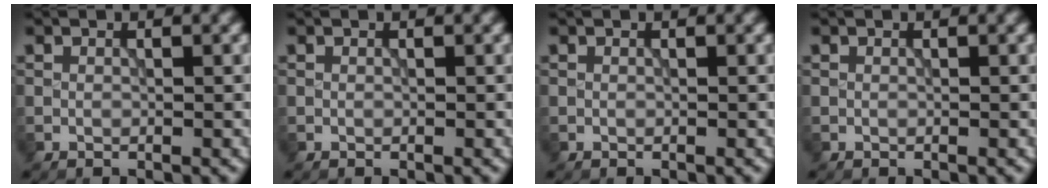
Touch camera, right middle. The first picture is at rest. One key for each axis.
{"total": 0.0}
{"total": 0.0}
{"total": 0.0}